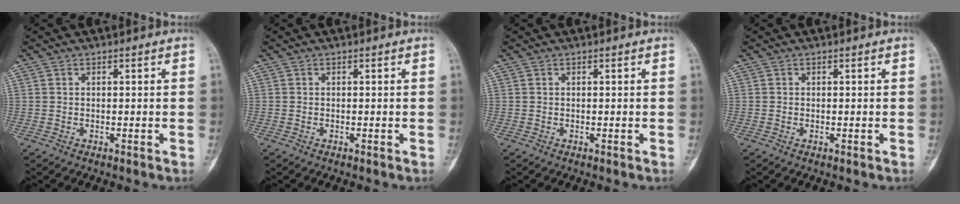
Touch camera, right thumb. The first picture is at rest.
{"total": 0.0}
{"total": 0.0}
{"total": 0.0}